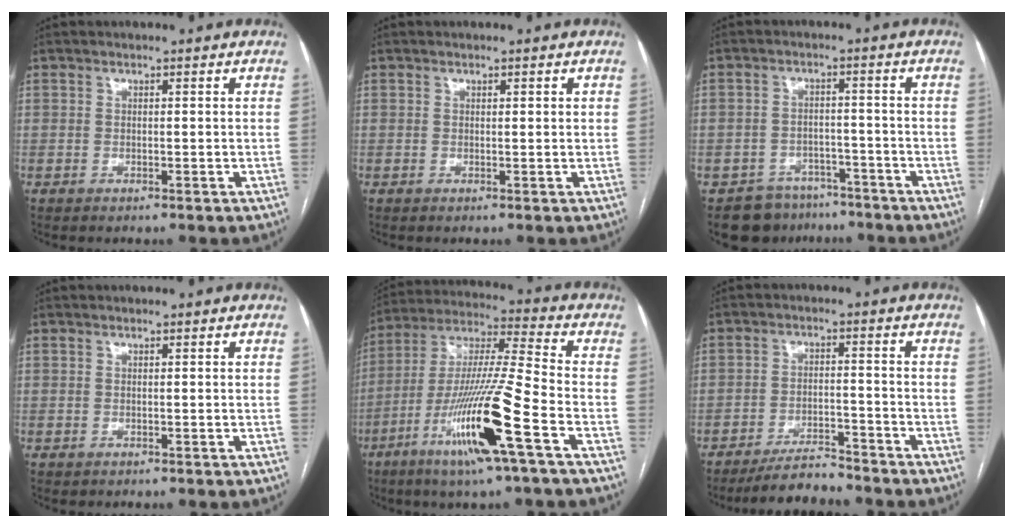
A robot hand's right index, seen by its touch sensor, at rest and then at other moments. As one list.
[{"total": 0.7, "force": [0.3, 0.2, 0.6], "torque": [-0.014, 0.001, 0.003]}, {"total": 6.9, "force": [-5.5, 4.2, -0.1], "torque": [0.015, 0.022, -0.081]}, {"total": 0.0}, {"total": 17.5, "force": [-7.6, -0.5, 15.8], "torque": [-0.326, -0.023, -0.143]}, {"total": 6.1, "force": [-5.7, 1.1, 1.6], "torque": [-0.028, -0.009, -0.099]}]